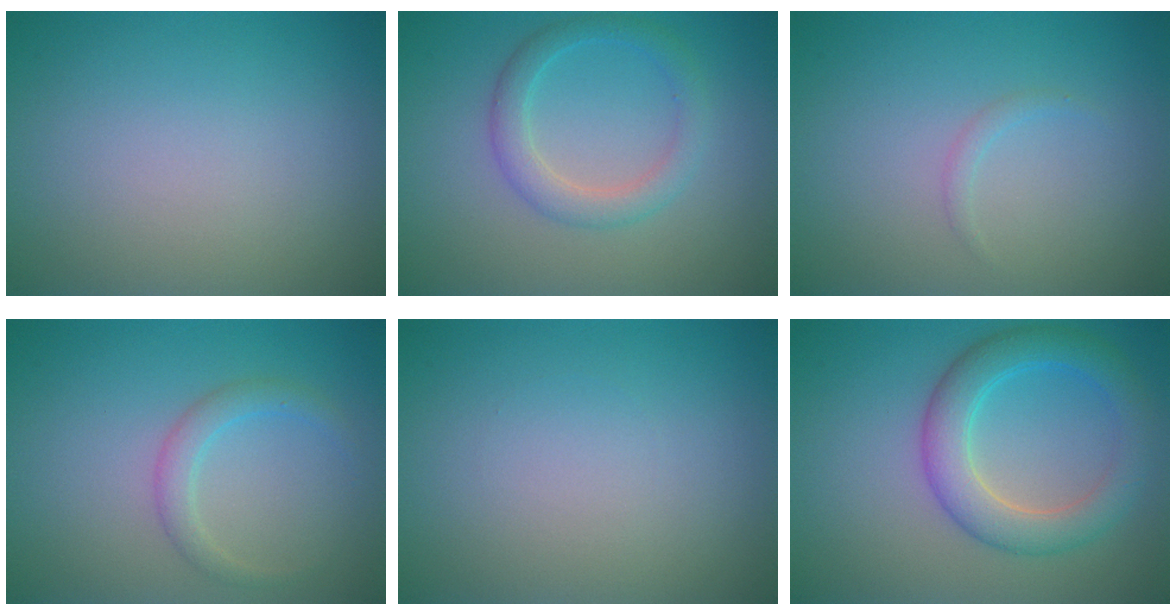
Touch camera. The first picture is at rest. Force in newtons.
{"total": 2.8, "press": 2.8, "slide": 0.0}
{"total": 0.7, "press": 0.7, "slide": 0.1}
{"total": 1.9, "press": 1.9, "slide": 0.2}
{"total": 0.0}
{"total": 5.0, "press": 5.0, "slide": 0.2}